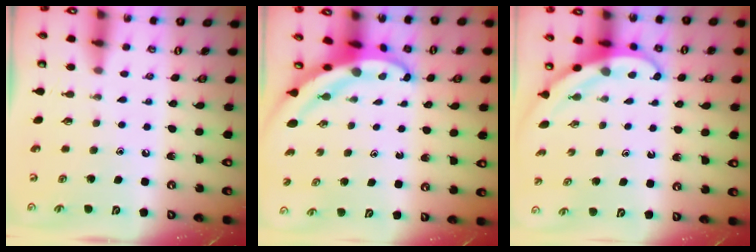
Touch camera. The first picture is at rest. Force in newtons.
{"total": 5.1, "press": 5.0, "slide": 0.5}
{"total": 3.7, "press": 3.7, "slide": 0.4}